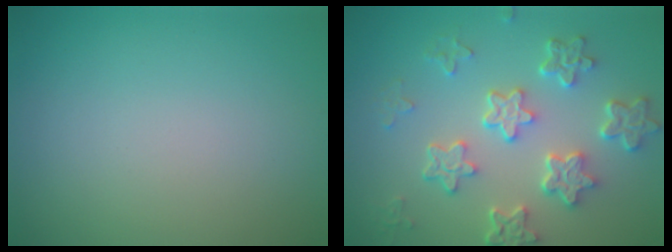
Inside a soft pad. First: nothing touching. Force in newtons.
{"total": 5.6, "press": 4.3, "slide": 3.6}